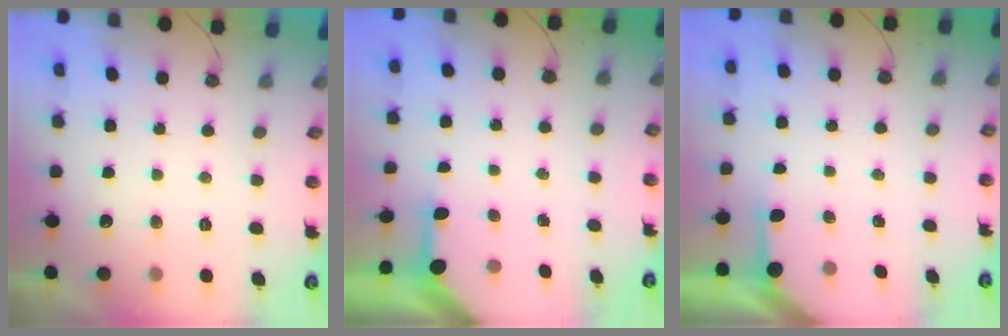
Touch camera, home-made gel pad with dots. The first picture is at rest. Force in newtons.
{"total": 3.2, "press": 3.2, "slide": 0.2}
{"total": 2.1, "press": 2.1, "slide": 0.3}